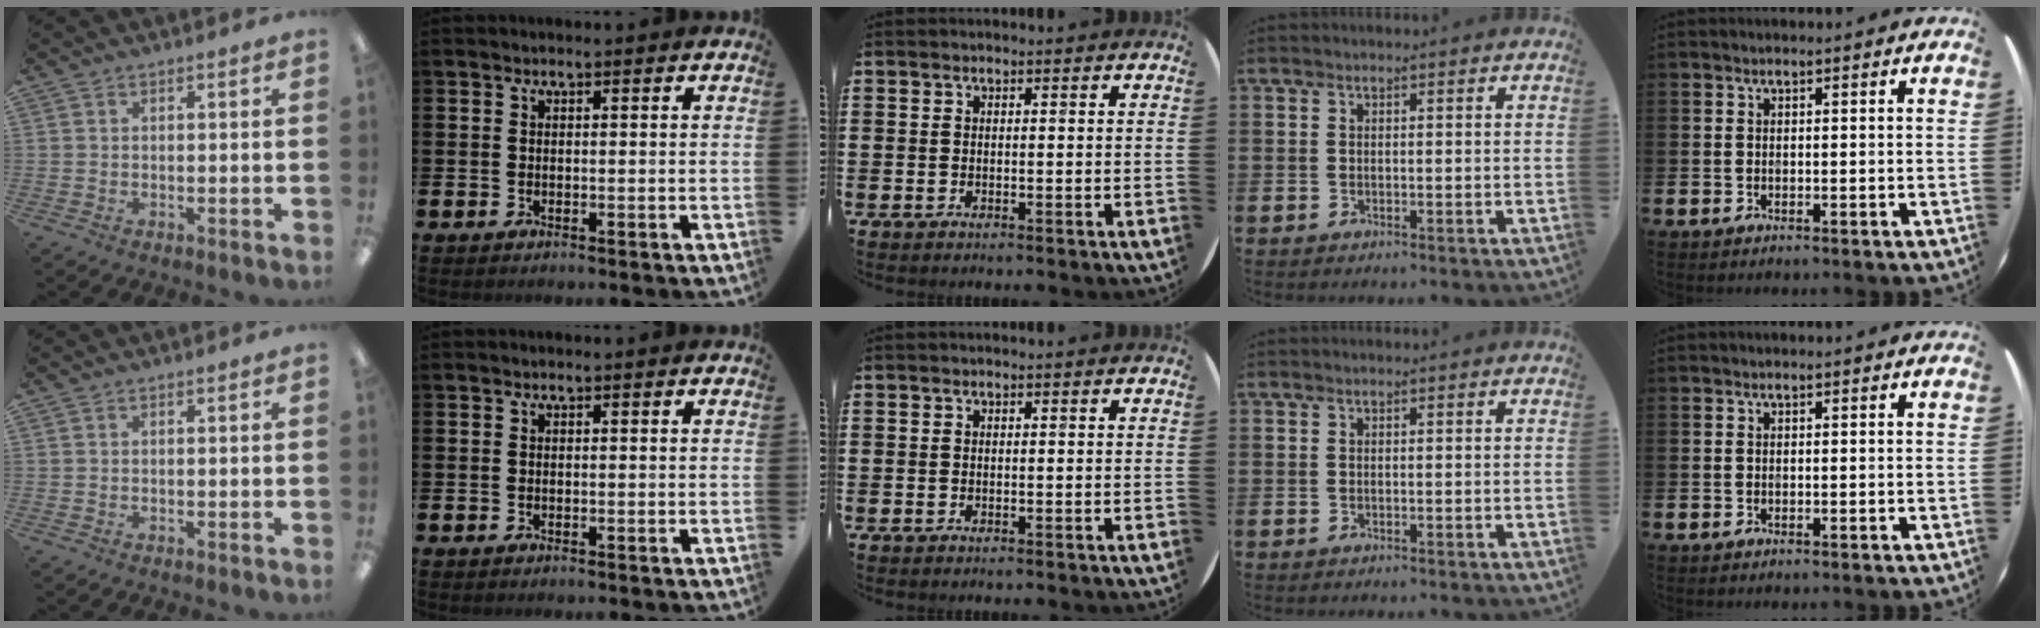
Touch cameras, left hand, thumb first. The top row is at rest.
{}